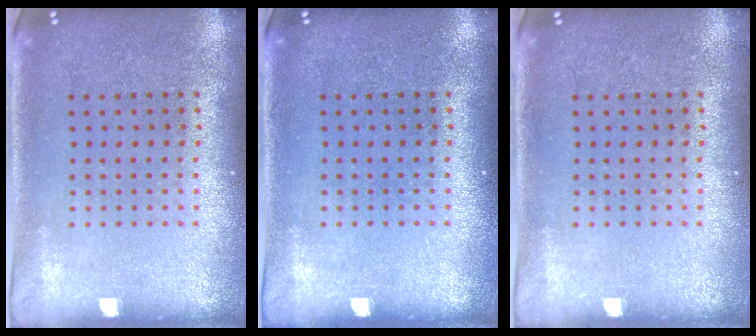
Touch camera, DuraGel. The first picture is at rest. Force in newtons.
{"total": 0.0}
{"total": 0.0}